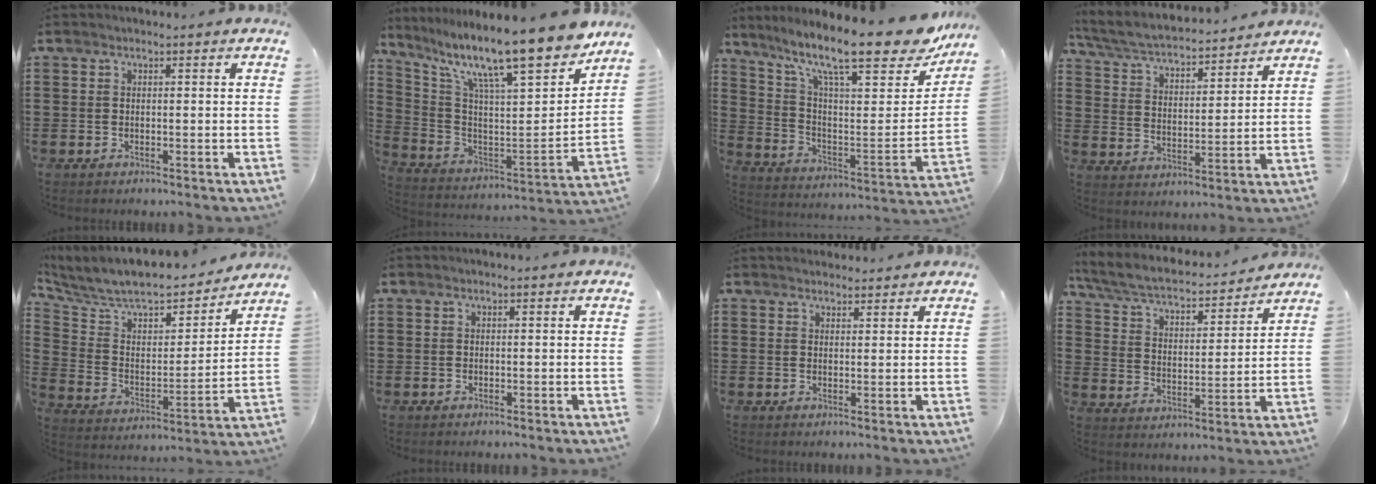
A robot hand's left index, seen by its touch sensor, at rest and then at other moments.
{"total": 14.9, "force": [12.1, 2.2, 8.5], "torque": [-0.168, -0.092, 0.193]}
{"total": 14.3, "force": [11.3, 2.4, 8.6], "torque": [-0.169, -0.085, 0.182]}
{"total": 5.0, "force": [4.6, 0.5, 1.7], "torque": [-0.056, -0.031, 0.075]}
{"total": 7.6, "force": [6.8, 2.3, 2.6], "torque": [-0.087, -0.052, 0.114]}
{"total": 0.0}
{"total": 1.8, "force": [1.8, 0.4, 0.0], "torque": [-0.003, 0.001, 0.035]}
{"total": 5.4, "force": [4.7, 1.1, 2.6], "torque": [-0.073, -0.033, 0.073]}